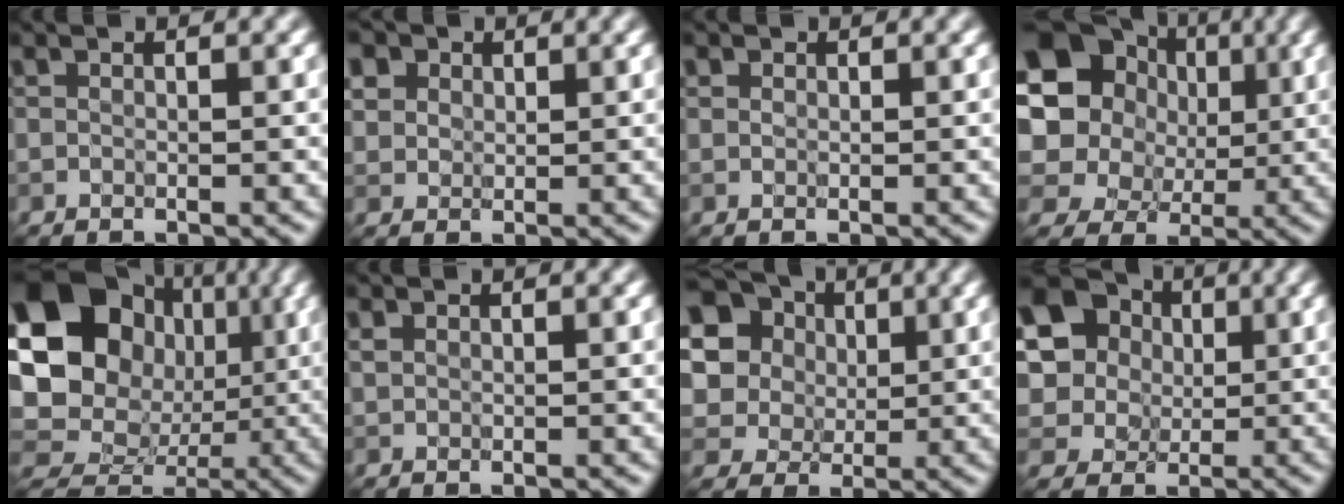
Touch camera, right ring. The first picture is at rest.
{"total": 6.5, "force": [3.1, 5.1, 2.6], "torque": [-0.059, 0.028, 0.038]}
{"total": 0.0}
{"total": 14.7, "force": [4.2, 12.6, 6.3], "torque": [-0.152, 0.029, 0.049]}
{"total": 18.9, "force": [1.6, 17.2, 7.5], "torque": [-0.164, 0.044, 0.003]}
{"total": 0.5, "force": [0.3, 0.3, 0.2], "torque": [-0.002, 0.005, 0.007]}
{"total": 14.3, "force": [5.6, 11.9, 5.6], "torque": [-0.174, 0.041, 0.101]}
{"total": 16.6, "force": [5.1, 14.6, 6.1], "torque": [-0.172, 0.030, 0.070]}